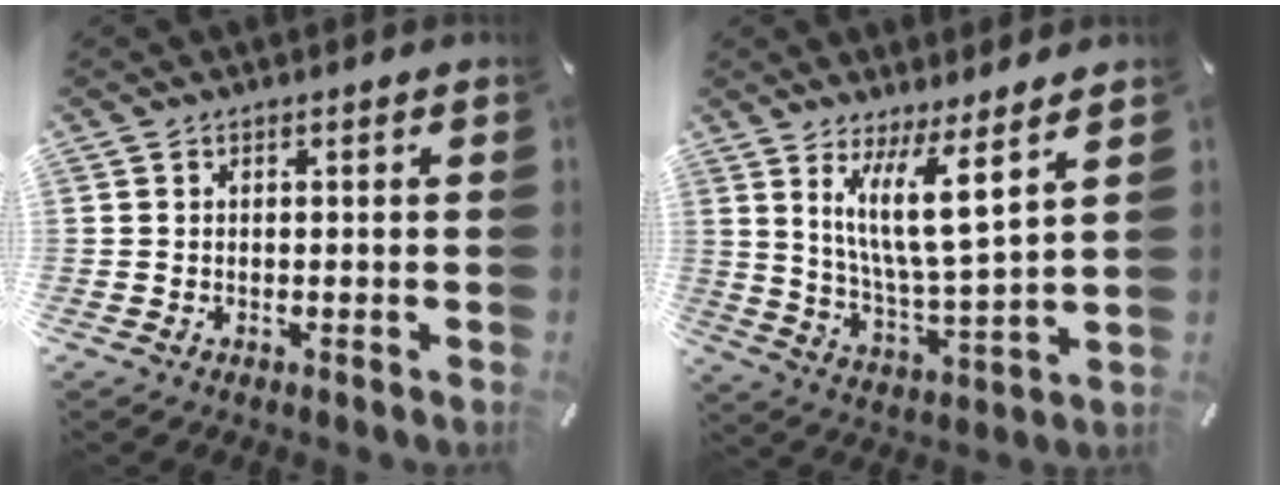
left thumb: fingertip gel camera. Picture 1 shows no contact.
{"total": 12.1, "force": [7.4, 1.1, 9.5], "torque": [-0.178, -0.034, 0.122]}